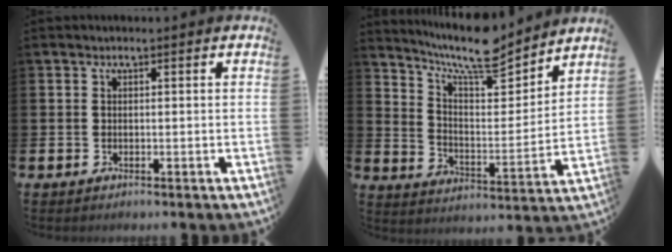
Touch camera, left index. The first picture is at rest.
{"total": 9.8, "force": [8.9, 1.7, 3.6], "torque": [-0.090, -0.061, 0.158]}